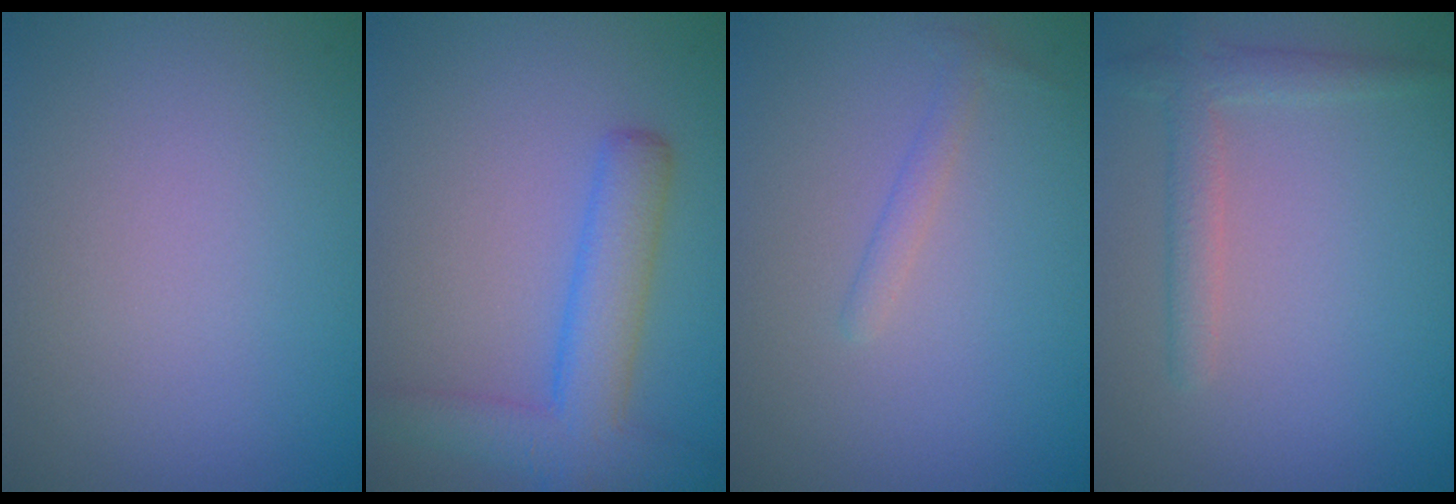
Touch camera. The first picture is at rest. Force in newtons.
{"total": 4.8, "press": 4.8, "slide": 0.1}
{"total": 1.0, "press": 1.0, "slide": 0.0}
{"total": 2.3, "press": 2.3, "slide": 0.2}